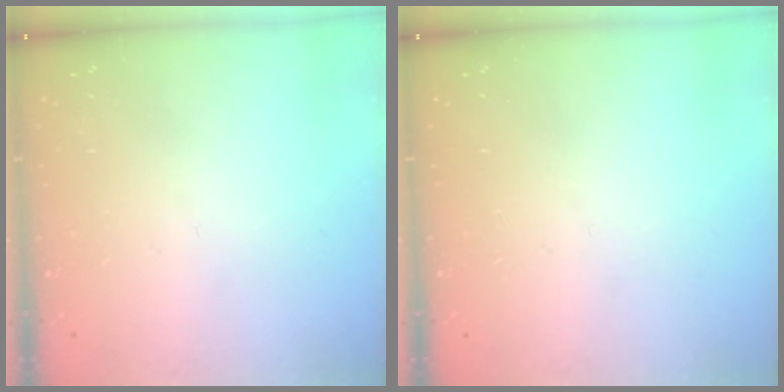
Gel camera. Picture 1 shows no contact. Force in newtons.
{"total": 0.0}